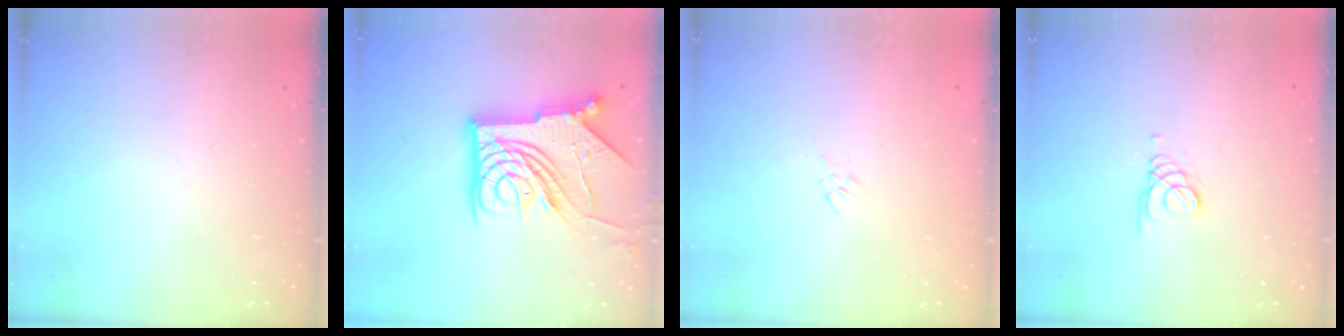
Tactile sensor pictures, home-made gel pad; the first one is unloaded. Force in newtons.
{"total": 21.3, "press": 21.2, "slide": 2.4}
{"total": 2.7, "press": 2.5, "slide": 0.9}
{"total": 1.4, "press": 1.4, "slide": 0.2}